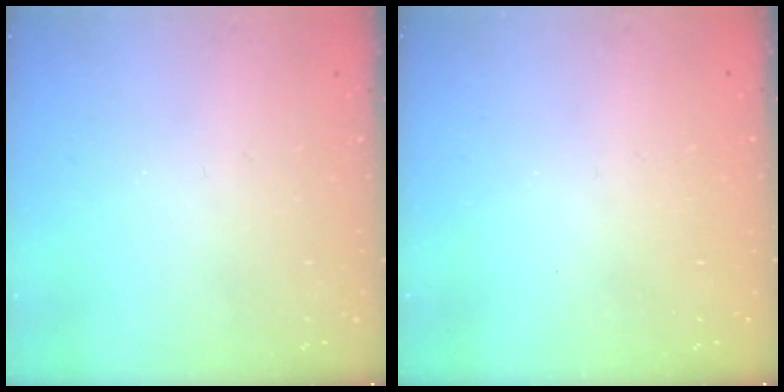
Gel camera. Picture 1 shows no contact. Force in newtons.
{"total": 0.0}